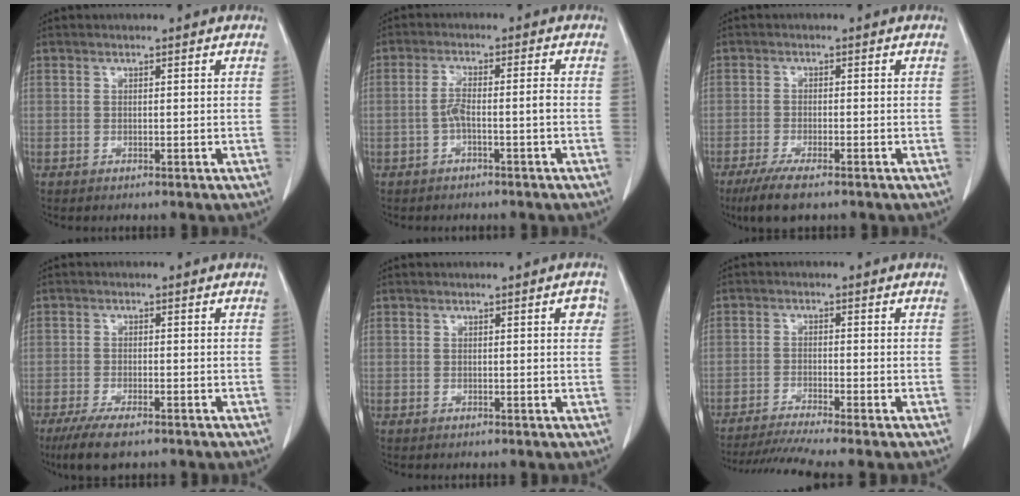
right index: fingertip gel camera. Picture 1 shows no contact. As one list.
[{"total": 3.6, "force": [-1.2, 0.2, 3.4], "torque": [-0.065, 0.011, -0.023]}, {"total": 5.8, "force": [-4.0, 1.1, 4.0], "torque": [-0.075, -0.015, -0.067]}, {"total": 5.3, "force": [-3.7, 1.3, 3.6], "torque": [-0.070, -0.012, -0.063]}, {"total": 2.0, "force": [0.8, 0.4, 1.8], "torque": [-0.016, 0.001, 0.007]}, {"total": 7.4, "force": [-6.3, -1.4, 3.7], "torque": [-0.060, -0.018, -0.108]}]